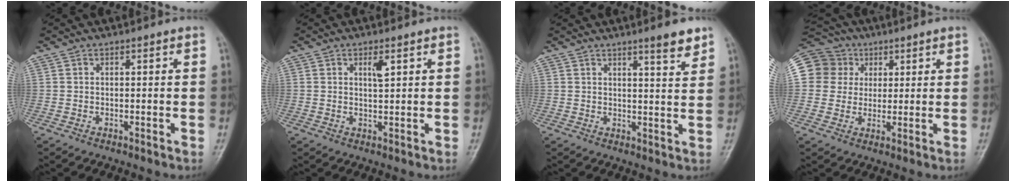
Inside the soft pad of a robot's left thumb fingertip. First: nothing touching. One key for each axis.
{"total": 2.5, "fx": 1.0, "fy": 0.8, "fz": 2.2, "tx": -0.033, "ty": -0.006, "tz": 0.020}
{"total": 5.2, "fx": 3.8, "fy": 0.5, "fz": 3.5, "tx": -0.040, "ty": -0.029, "tz": 0.052}
{"total": 13.0, "fx": 3.4, "fy": 12.0, "fz": 3.6, "tx": -0.066, "ty": 0.023, "tz": 0.060}